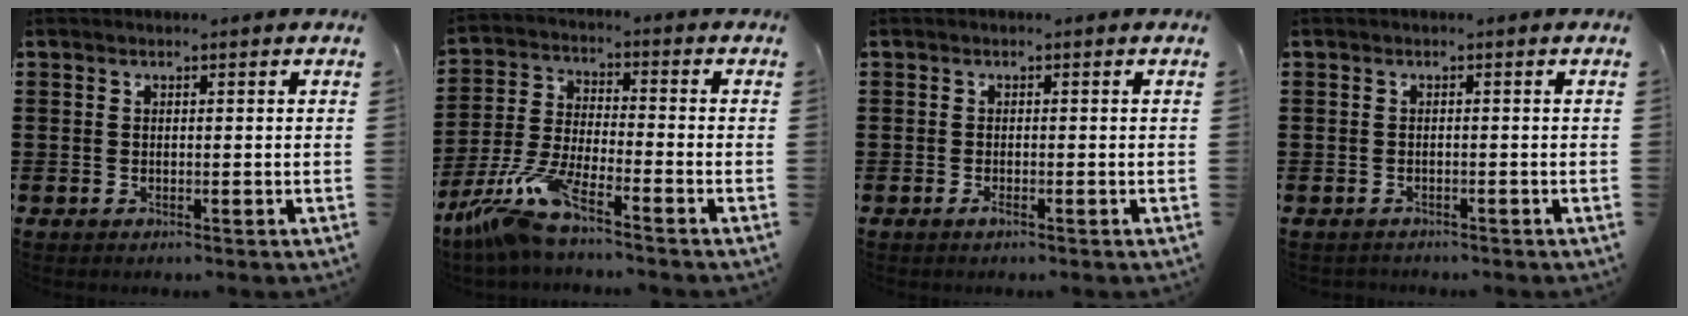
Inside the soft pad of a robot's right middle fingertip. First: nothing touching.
{"total": 8.7, "force": [-7.1, 0.5, 5.0], "torque": [-0.129, -0.012, -0.147]}
{"total": 0.8, "force": [-0.6, 0.1, 0.6], "torque": [-0.015, -0.006, -0.009]}
{"total": 0.9, "force": [-0.9, 0.1, -0.1], "torque": [-0.002, 0.001, -0.019]}